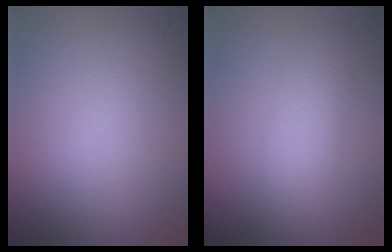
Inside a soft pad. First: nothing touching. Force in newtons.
{"total": 2.2, "press": 2.2, "slide": 0.2}